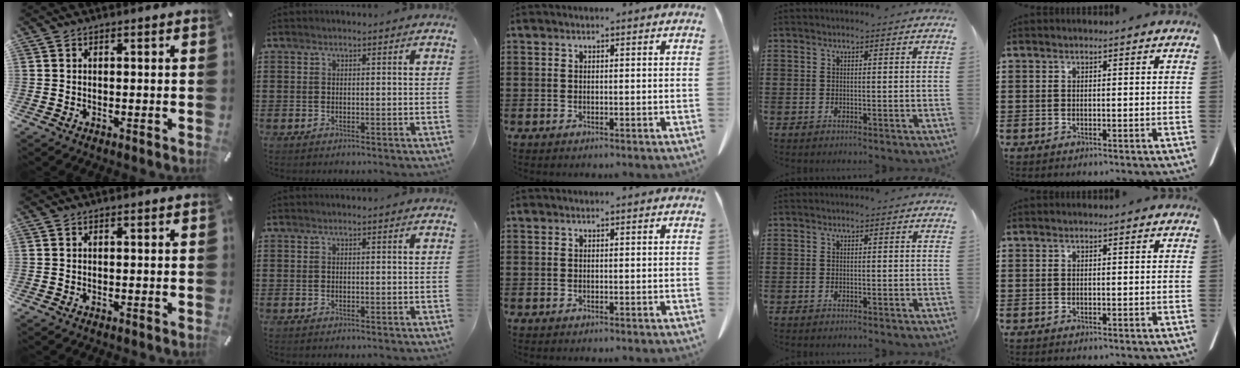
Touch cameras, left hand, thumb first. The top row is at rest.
{}